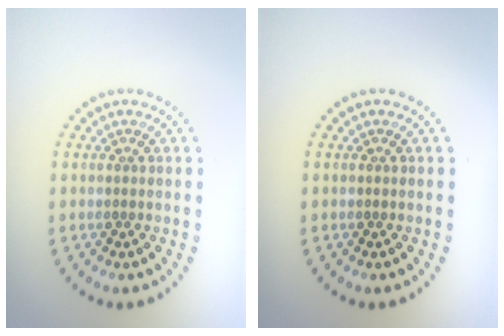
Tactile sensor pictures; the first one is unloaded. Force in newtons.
{"total": 0.0}